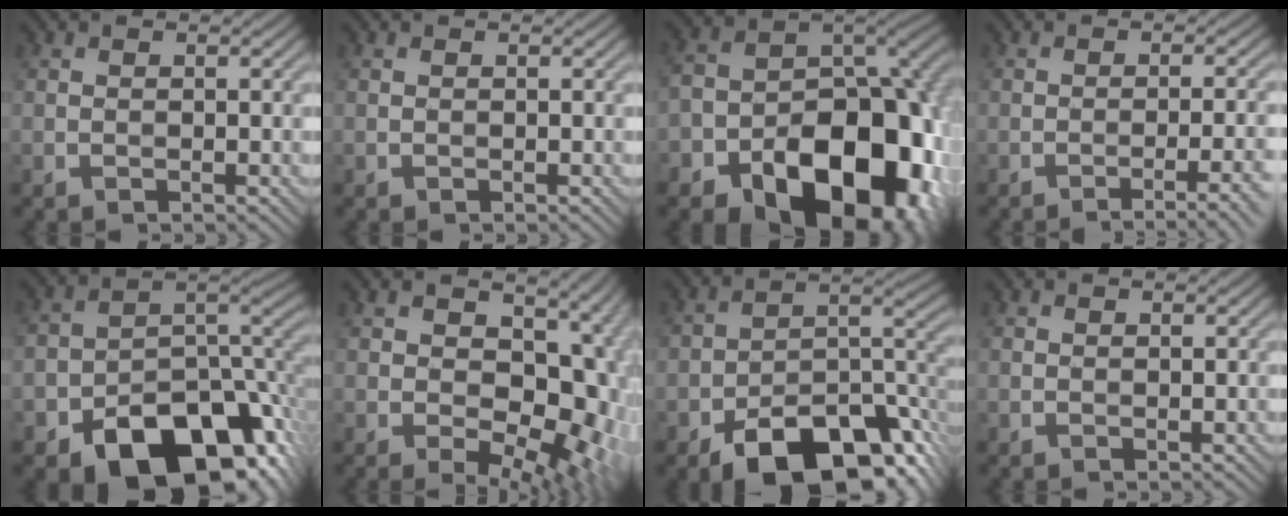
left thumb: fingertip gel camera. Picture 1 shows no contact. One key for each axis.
{"total": 0.0}
{"total": 21.9, "fx": -10.3, "fy": 15.0, "fz": 12.2, "tx": -0.185, "ty": -0.035, "tz": -0.148}
{"total": 5.5, "fx": -2.7, "fy": 1.0, "fz": 4.7, "tx": -0.064, "ty": 0.010, "tz": -0.041}
{"total": 16.7, "fx": -9.4, "fy": 10.0, "fz": 9.5, "tx": -0.139, "ty": -0.040, "tz": -0.152}
{"total": 14.1, "fx": -0.9, "fy": 8.8, "fz": 11.0, "tx": -0.142, "ty": -0.017, "tz": 0.001}
{"total": 14.8, "fx": -8.9, "fy": 7.6, "fz": 9.1, "tx": -0.137, "ty": -0.017, "tz": -0.153}
{"total": 0.0}